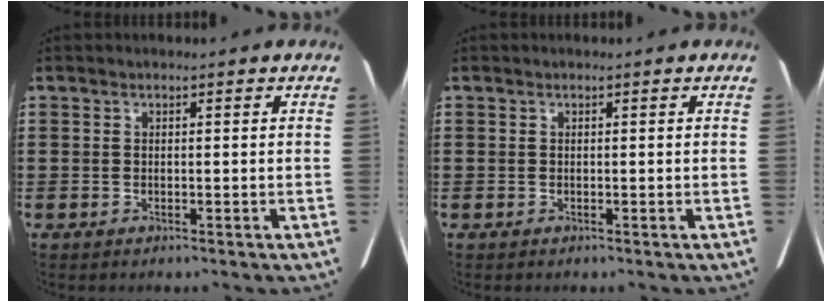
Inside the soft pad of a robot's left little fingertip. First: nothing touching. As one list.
[{"total": 0.0}]